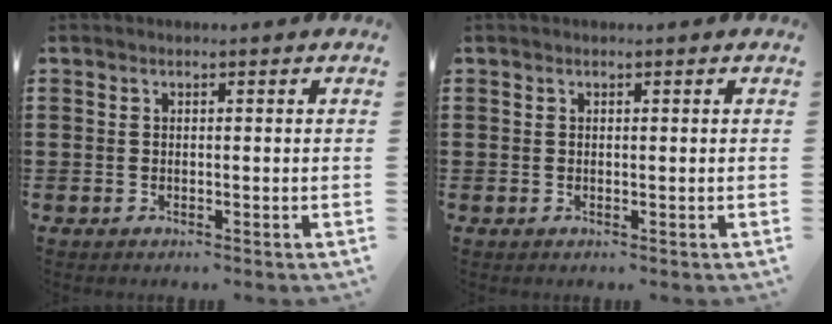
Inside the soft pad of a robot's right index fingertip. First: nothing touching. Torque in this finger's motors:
{"motor_torque": [-0.22, 0.34, -0.06, 0.01]}